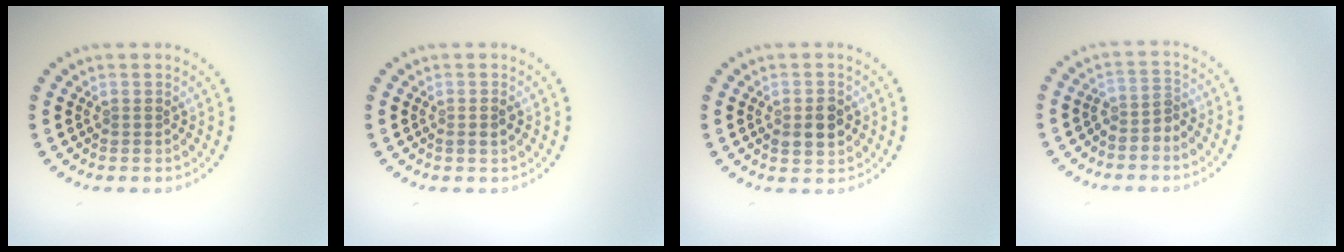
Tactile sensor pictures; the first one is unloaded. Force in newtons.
{"total": 1.0, "press": 1.0, "slide": 0.3}
{"total": 3.0, "press": 3.0, "slide": 0.2}
{"total": 1.9, "press": 1.5, "slide": 1.2}